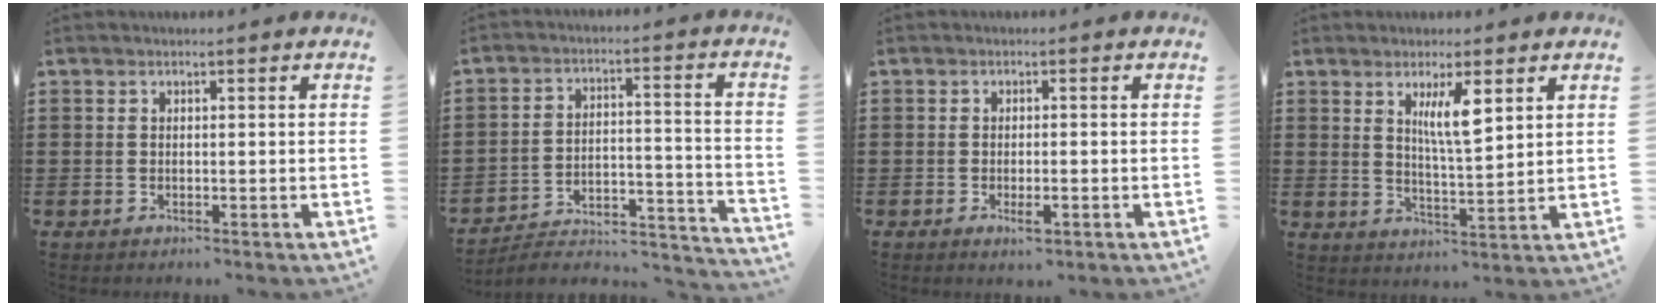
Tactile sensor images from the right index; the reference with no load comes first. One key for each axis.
{"total": 3.9, "fx": -3.3, "fy": 1.5, "fz": 1.4, "tx": -0.029, "ty": -0.004, "tz": -0.071}
{"total": 2.1, "fx": -0.9, "fy": 0.7, "fz": 1.7, "tx": -0.030, "ty": -0.001, "tz": -0.016}
{"total": 5.8, "fx": 2.7, "fy": 1.3, "fz": 4.9, "tx": -0.095, "ty": 0.002, "tz": 0.043}